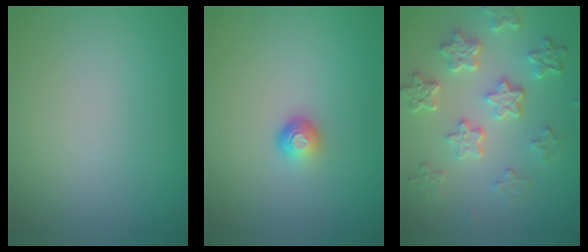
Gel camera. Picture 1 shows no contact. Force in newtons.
{"total": 1.6, "press": 1.1, "slide": 1.2}
{"total": 5.8, "press": 4.4, "slide": 3.8}